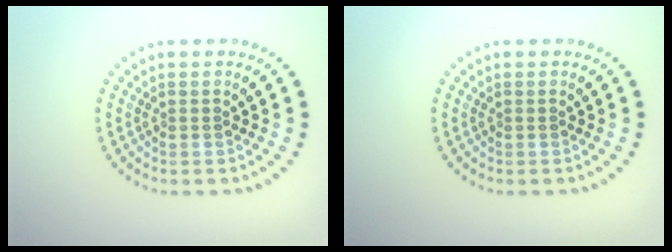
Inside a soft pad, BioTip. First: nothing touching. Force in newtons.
{"total": 0.0}